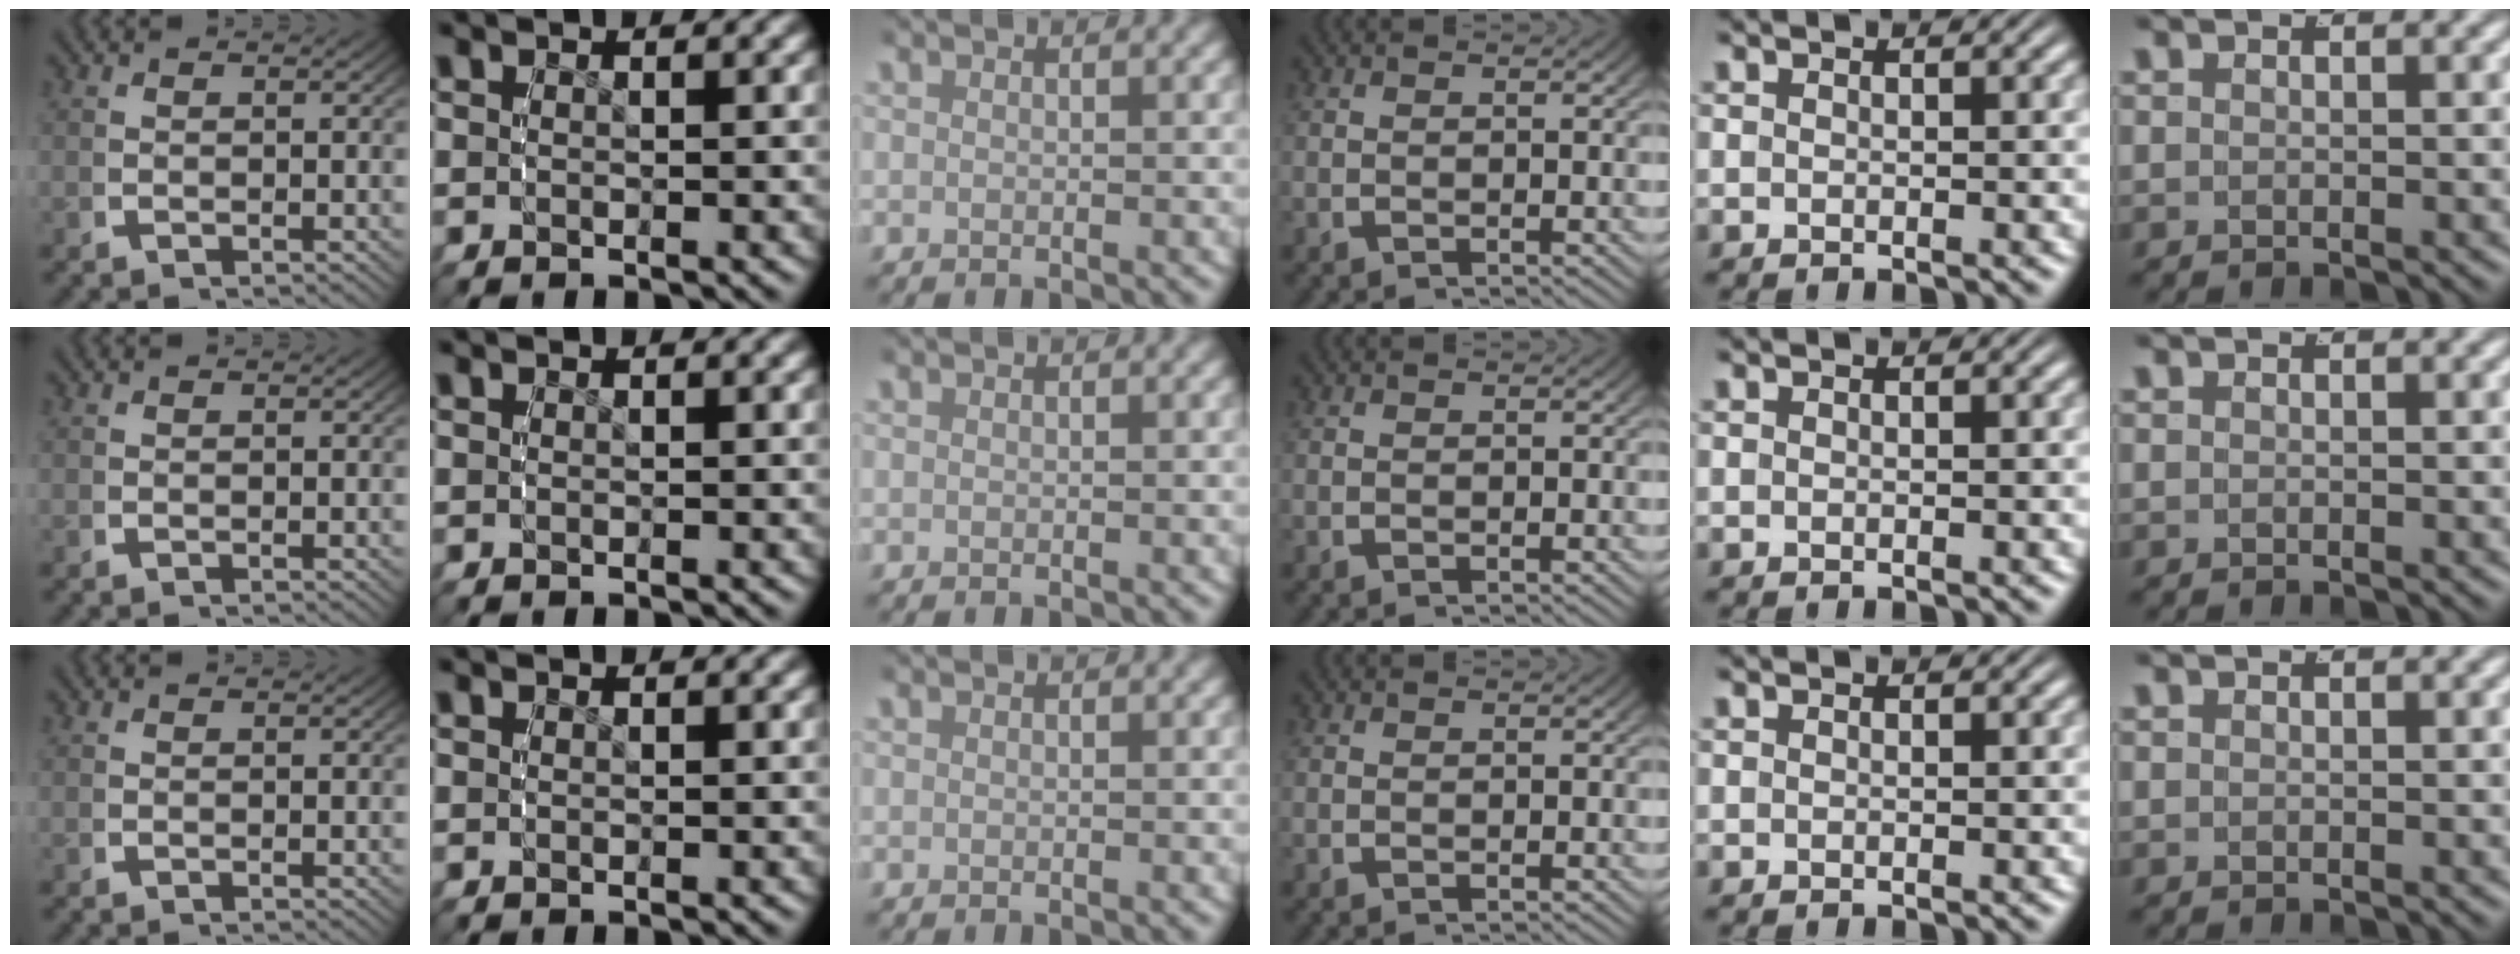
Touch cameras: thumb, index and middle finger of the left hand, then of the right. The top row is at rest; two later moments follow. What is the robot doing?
{"motion": "reach", "object": "backpack"}